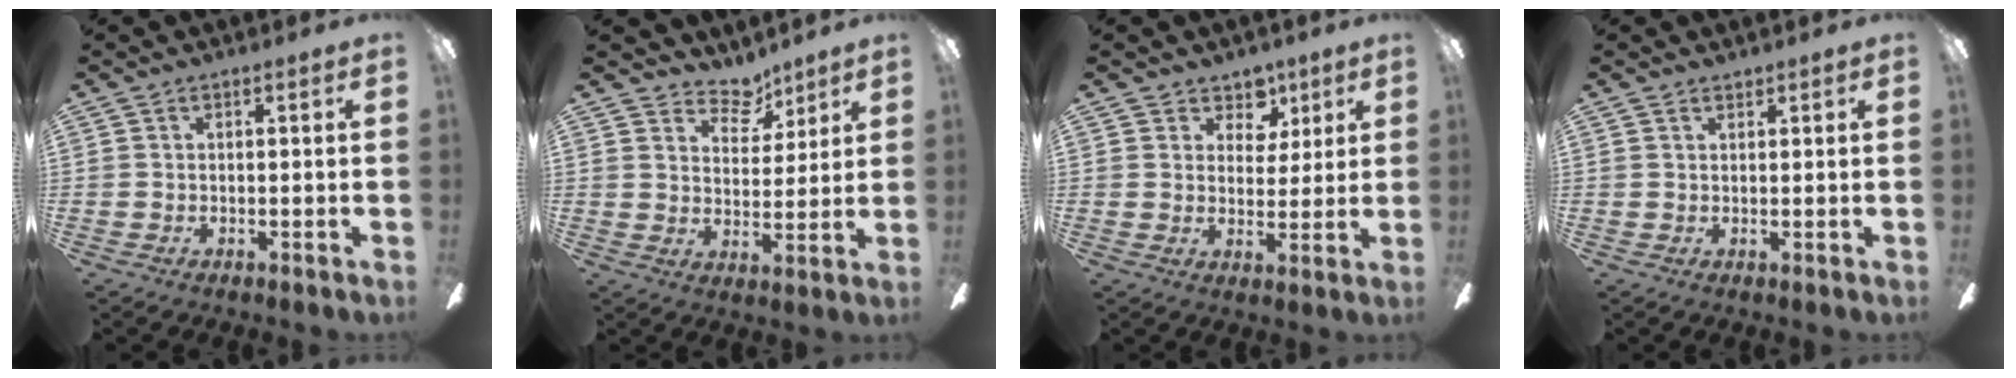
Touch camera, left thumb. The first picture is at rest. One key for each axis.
{"total": 7.4, "fx": 6.1, "fy": 3.8, "fz": 2.0, "tx": -0.023, "ty": -0.045, "tz": 0.110}
{"total": 6.7, "fx": 4.1, "fy": 5.0, "fz": 1.4, "tx": -0.019, "ty": -0.021, "tz": 0.077}
{"total": 1.1, "fx": 1.1, "fy": 0.3, "fz": 0.0, "tx": 0.007, "ty": -0.006, "tz": 0.020}